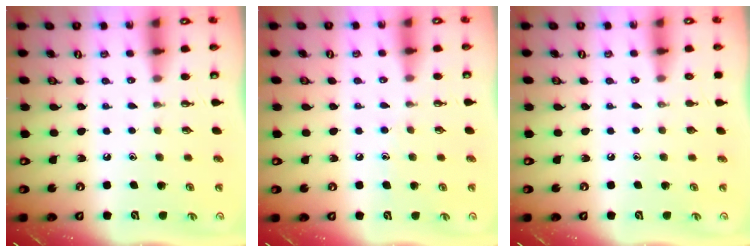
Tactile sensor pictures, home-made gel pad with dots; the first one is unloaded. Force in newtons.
{"total": 4.8, "press": 4.7, "slide": 0.5}
{"total": 0.0}